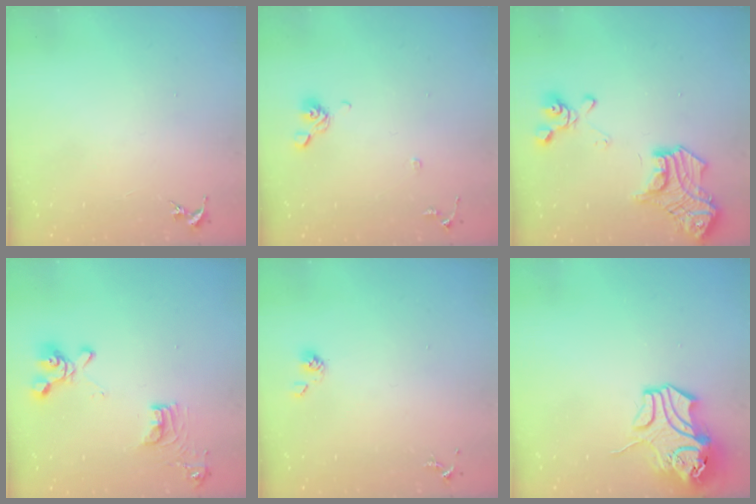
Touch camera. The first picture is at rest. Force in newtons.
{"total": 7.6, "press": 7.3, "slide": 2.1}
{"total": 20.7, "press": 20.7, "slide": 1.8}
{"total": 14.5, "press": 14.4, "slide": 1.7}
{"total": 4.8, "press": 4.2, "slide": 2.2}
{"total": 12.7, "press": 12.6, "slide": 1.9}